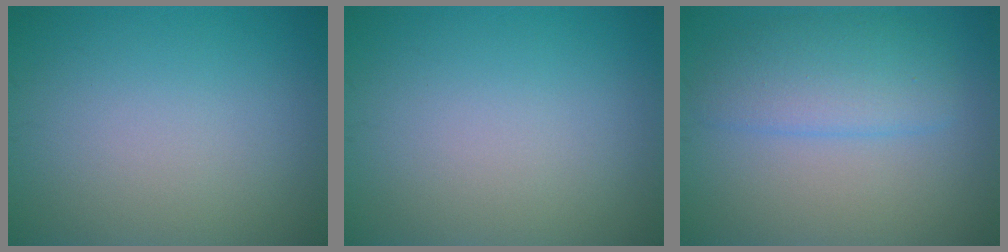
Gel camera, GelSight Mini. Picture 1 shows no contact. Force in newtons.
{"total": 0.0}
{"total": 4.0, "press": 4.0, "slide": 0.4}